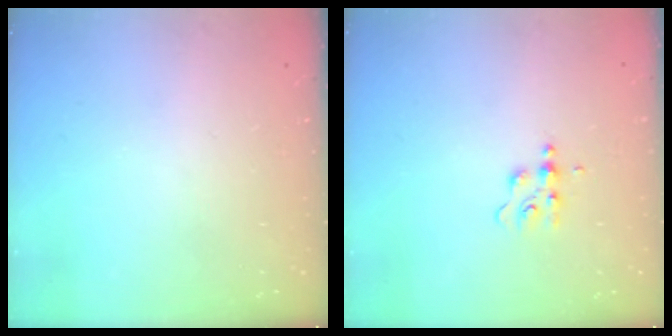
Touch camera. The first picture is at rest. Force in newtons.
{"total": 4.8, "press": 4.7, "slide": 0.5}